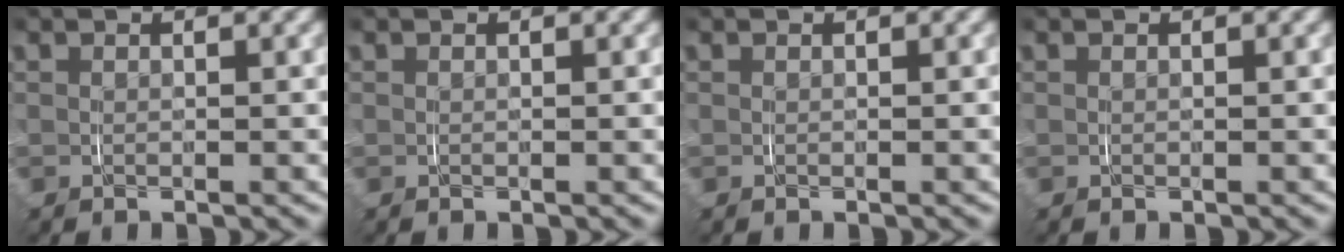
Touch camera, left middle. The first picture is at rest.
{"total": 0.0}
{"total": 0.0}
{"total": 0.0}